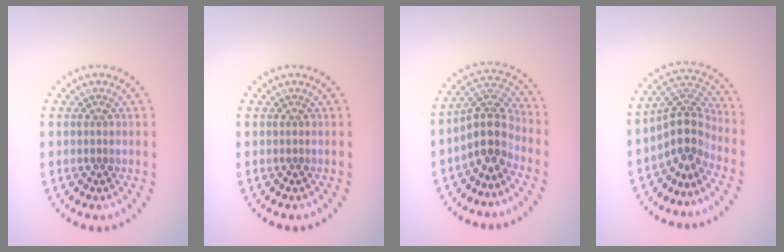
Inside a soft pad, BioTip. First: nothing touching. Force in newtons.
{"total": 0.0}
{"total": 4.2, "press": 3.3, "slide": 2.6}
{"total": 3.9, "press": 2.8, "slide": 2.7}